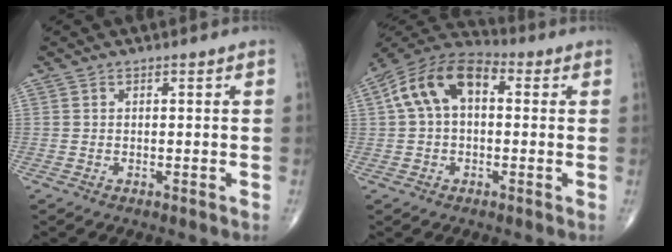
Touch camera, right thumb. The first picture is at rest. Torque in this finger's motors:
{"motor_torque": [0.27, 0.43, 0.11, 0.05, 0.18]}